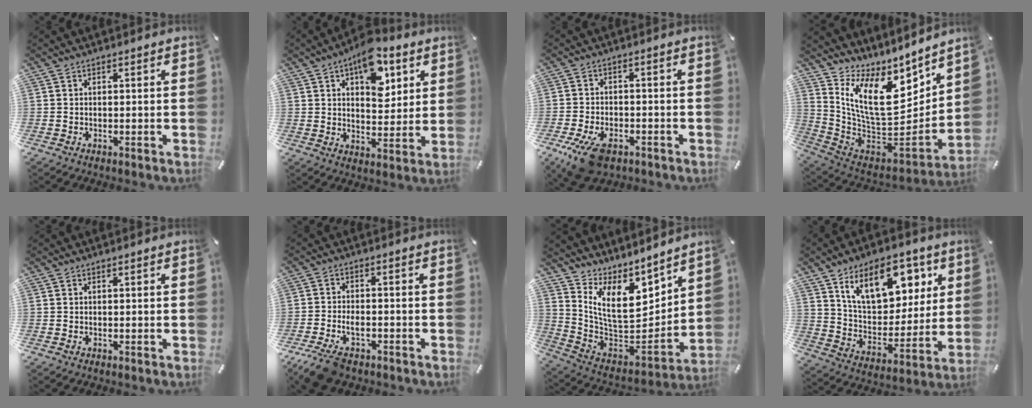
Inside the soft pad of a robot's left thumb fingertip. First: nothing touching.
{"total": 12.3, "force": [6.4, 7.1, 7.7], "torque": [-0.095, -0.029, 0.109]}
{"total": 9.1, "force": [-4.9, 5.0, 5.9], "torque": [-0.131, 0.012, -0.088]}
{"total": 16.6, "force": [7.2, 10.1, 11.1], "torque": [-0.217, -0.074, 0.134]}
{"total": 0.0}
{"total": 6.5, "force": [-3.4, 3.8, 4.0], "torque": [-0.081, 0.013, -0.059]}
{"total": 14.4, "force": [7.5, 8.9, 8.6], "torque": [-0.171, -0.078, 0.142]}
{"total": 17.3, "force": [9.7, 10.3, 9.9], "torque": [-0.155, -0.041, 0.173]}